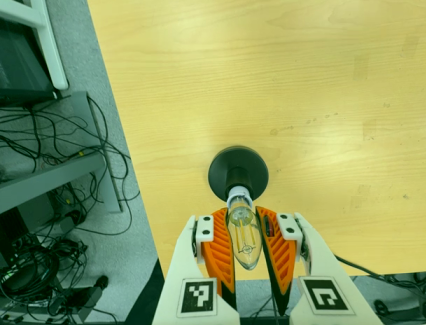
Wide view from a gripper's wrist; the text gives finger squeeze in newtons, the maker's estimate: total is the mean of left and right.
{"total": 23.7, "left": 25.0, "right": 22.4}